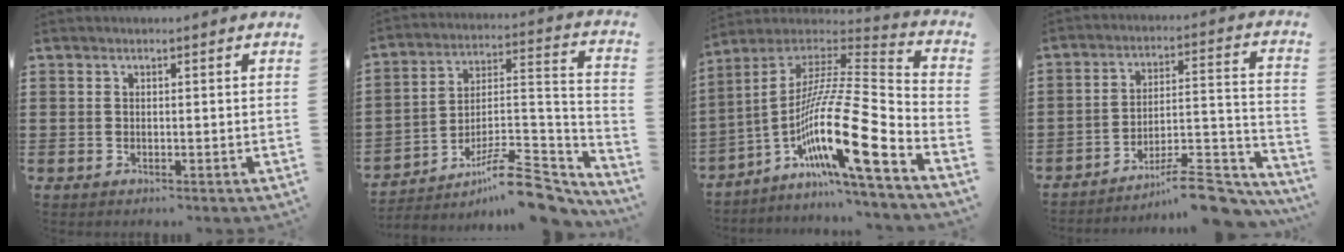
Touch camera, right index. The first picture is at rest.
{"total": 11.0, "force": [-8.4, 3.0, 6.5], "torque": [-0.096, 0.028, -0.157]}
{"total": 17.3, "force": [-7.7, 2.3, 15.3], "torque": [-0.288, -0.019, -0.148]}
{"total": 10.7, "force": [-9.0, 2.2, 5.4], "torque": [-0.067, 0.035, -0.168]}